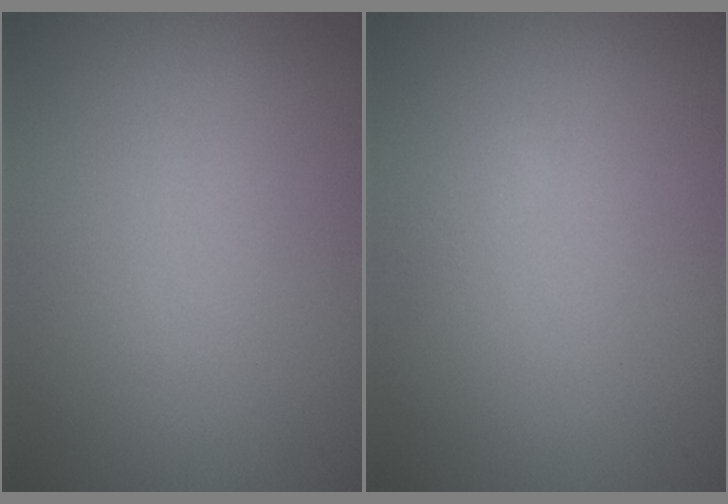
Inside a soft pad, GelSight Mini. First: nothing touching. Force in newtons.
{"total": 0.6, "press": 0.6, "slide": 0.1}